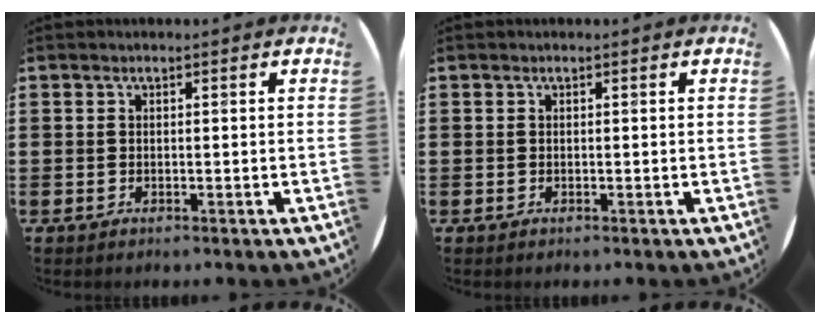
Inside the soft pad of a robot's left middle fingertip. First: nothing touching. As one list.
[{"total": 0.0}]